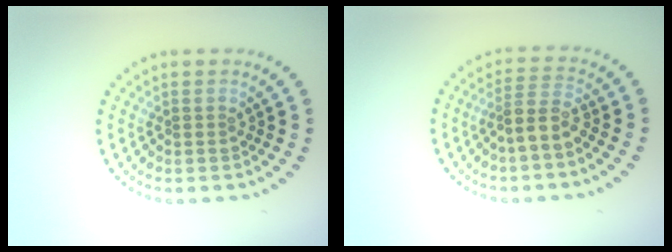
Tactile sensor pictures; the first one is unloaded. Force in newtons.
{"total": 2.6, "press": 2.0, "slide": 1.6}